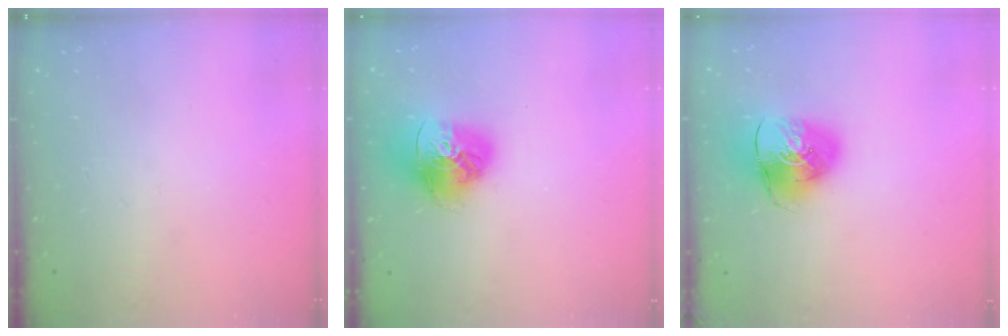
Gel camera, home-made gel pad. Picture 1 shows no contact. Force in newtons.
{"total": 15.6, "press": 15.5, "slide": 1.7}
{"total": 12.6, "press": 12.5, "slide": 1.6}